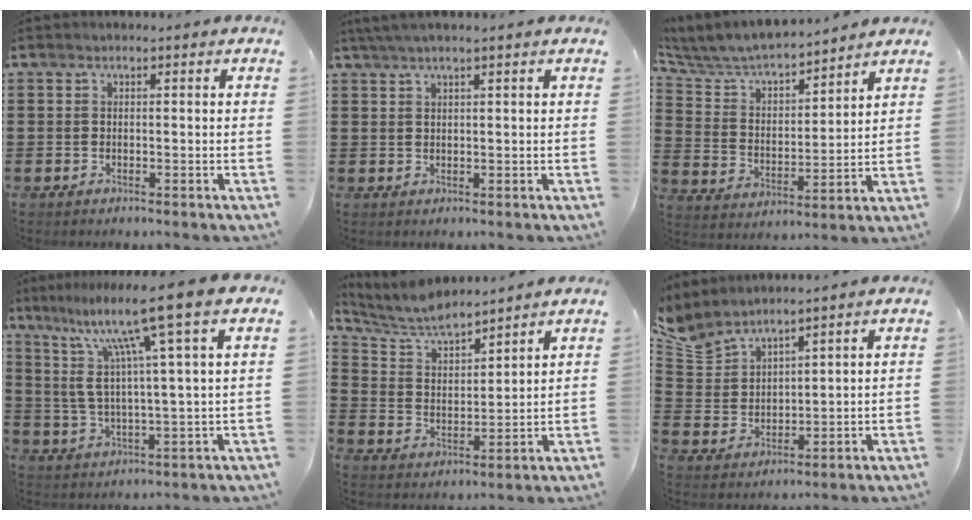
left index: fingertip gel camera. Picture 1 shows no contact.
{"total": 1.9, "force": [1.3, -0.2, 1.3], "torque": [-0.025, 0.000, 0.025]}
{"total": 6.3, "force": [6.0, 1.1, 1.7], "torque": [-0.064, -0.042, 0.099]}
{"total": 12.3, "force": [7.2, -0.5, 10.0], "torque": [-0.215, -0.027, 0.108]}
{"total": 6.5, "force": [6.1, 1.0, 2.2], "torque": [-0.067, -0.025, 0.108]}
{"total": 5.6, "force": [5.1, 1.6, 1.4], "torque": [-0.051, -0.021, 0.094]}